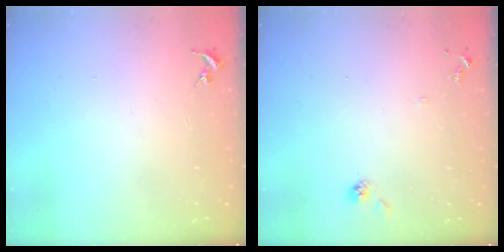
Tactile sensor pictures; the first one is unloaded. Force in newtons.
{"total": 7.3, "press": 7.3, "slide": 0.4}